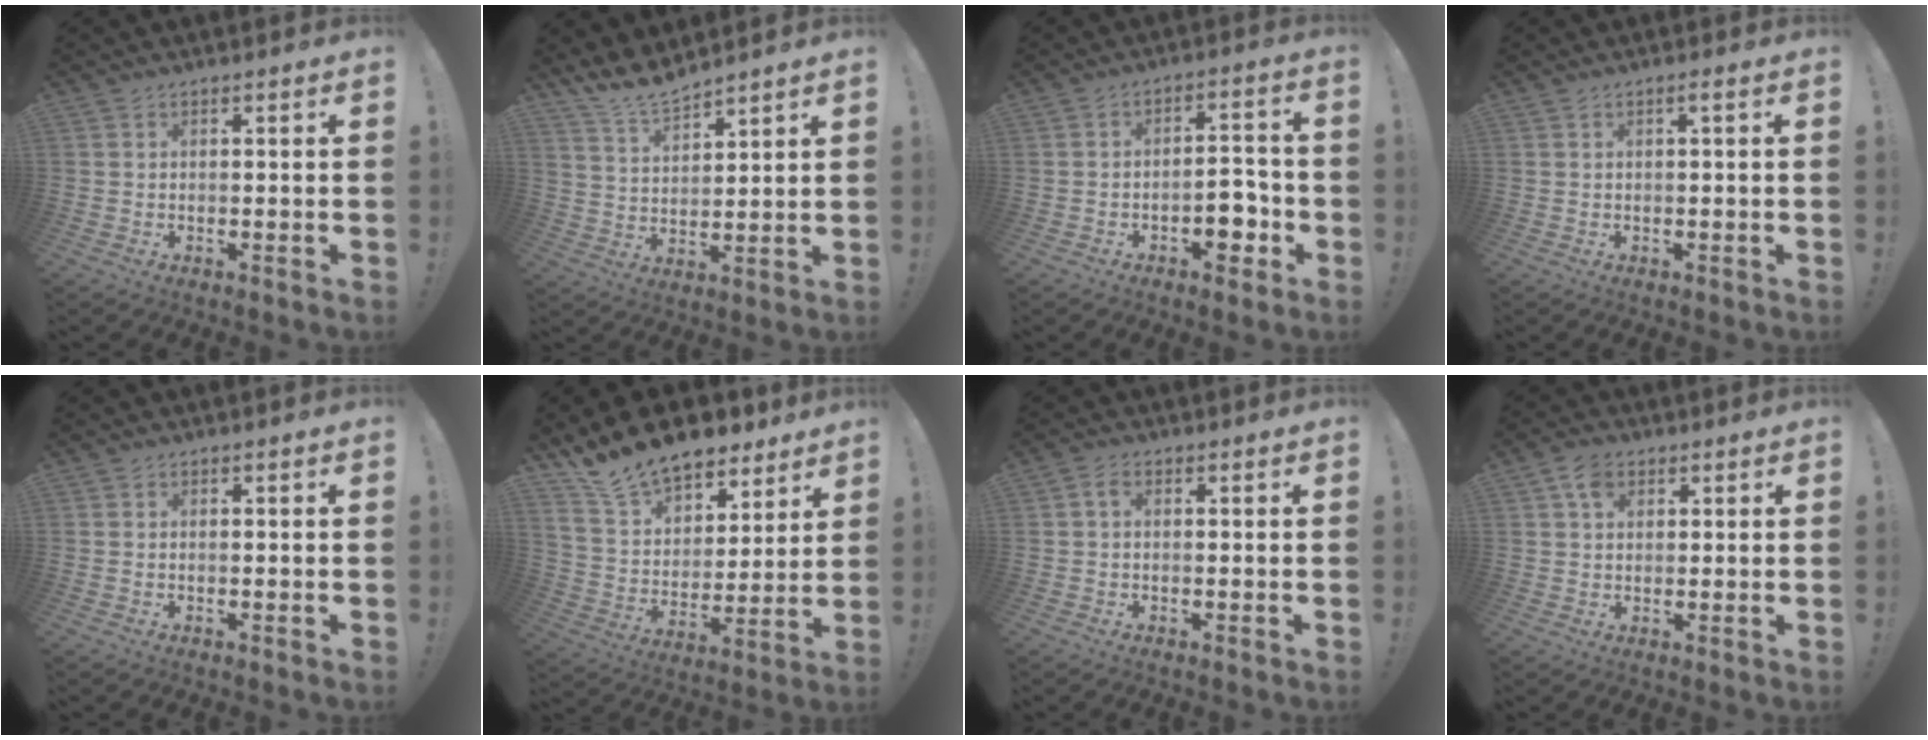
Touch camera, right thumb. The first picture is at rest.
{"total": 9.0, "force": [8.4, 1.7, 2.5], "torque": [-0.059, -0.059, 0.161]}
{"total": 8.0, "force": [-3.4, 4.3, 5.9], "torque": [-0.065, 0.019, -0.057]}
{"total": 1.2, "force": [-0.1, -0.2, 1.2], "torque": [-0.017, -0.001, -0.006]}
{"total": 0.0}
{"total": 15.9, "force": [13.3, 7.0, 5.1], "torque": [-0.098, -0.100, 0.246]}
{"total": 1.9, "force": [0.0, 1.2, 1.4], "torque": [-0.028, 0.007, 0.001]}
{"total": 5.4, "force": [2.7, 3.8, 2.8], "torque": [-0.039, -0.005, 0.049]}